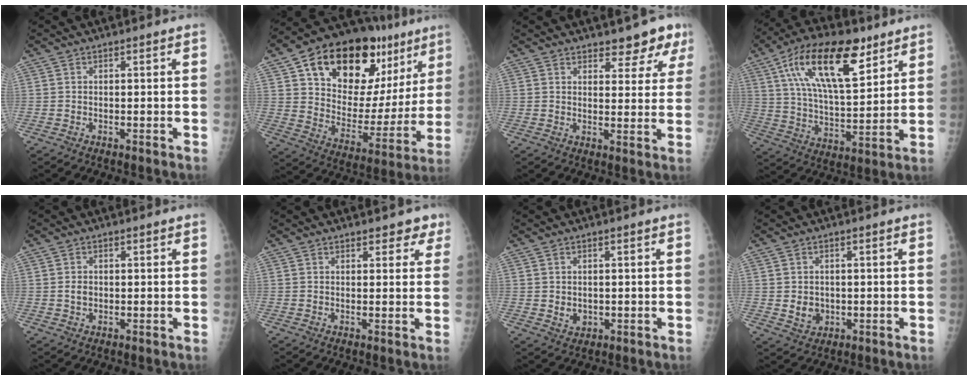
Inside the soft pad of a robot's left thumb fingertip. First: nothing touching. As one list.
[{"total": 27.7, "force": [14.2, 15.7, 17.9], "torque": [-0.226, -0.014, 0.228]}, {"total": 6.5, "force": [5.0, 3.0, 2.9], "torque": [-0.002, -0.031, 0.057]}, {"total": 20.6, "force": [10.2, 8.8, 15.5], "torque": [-0.245, -0.030, 0.180]}, {"total": 2.0, "force": [0.1, 1.6, 1.3], "torque": [-0.017, 0.001, 0.004]}, {"total": 3.6, "force": [2.7, 1.9, 1.4], "torque": [0.018, -0.010, 0.030]}, {"total": 2.8, "force": [0.0, 2.3, 1.6], "torque": [-0.019, -0.003, 0.009]}, {"total": 4.1, "force": [-0.2, 3.5, 2.2], "torque": [-0.020, -0.001, 0.008]}]